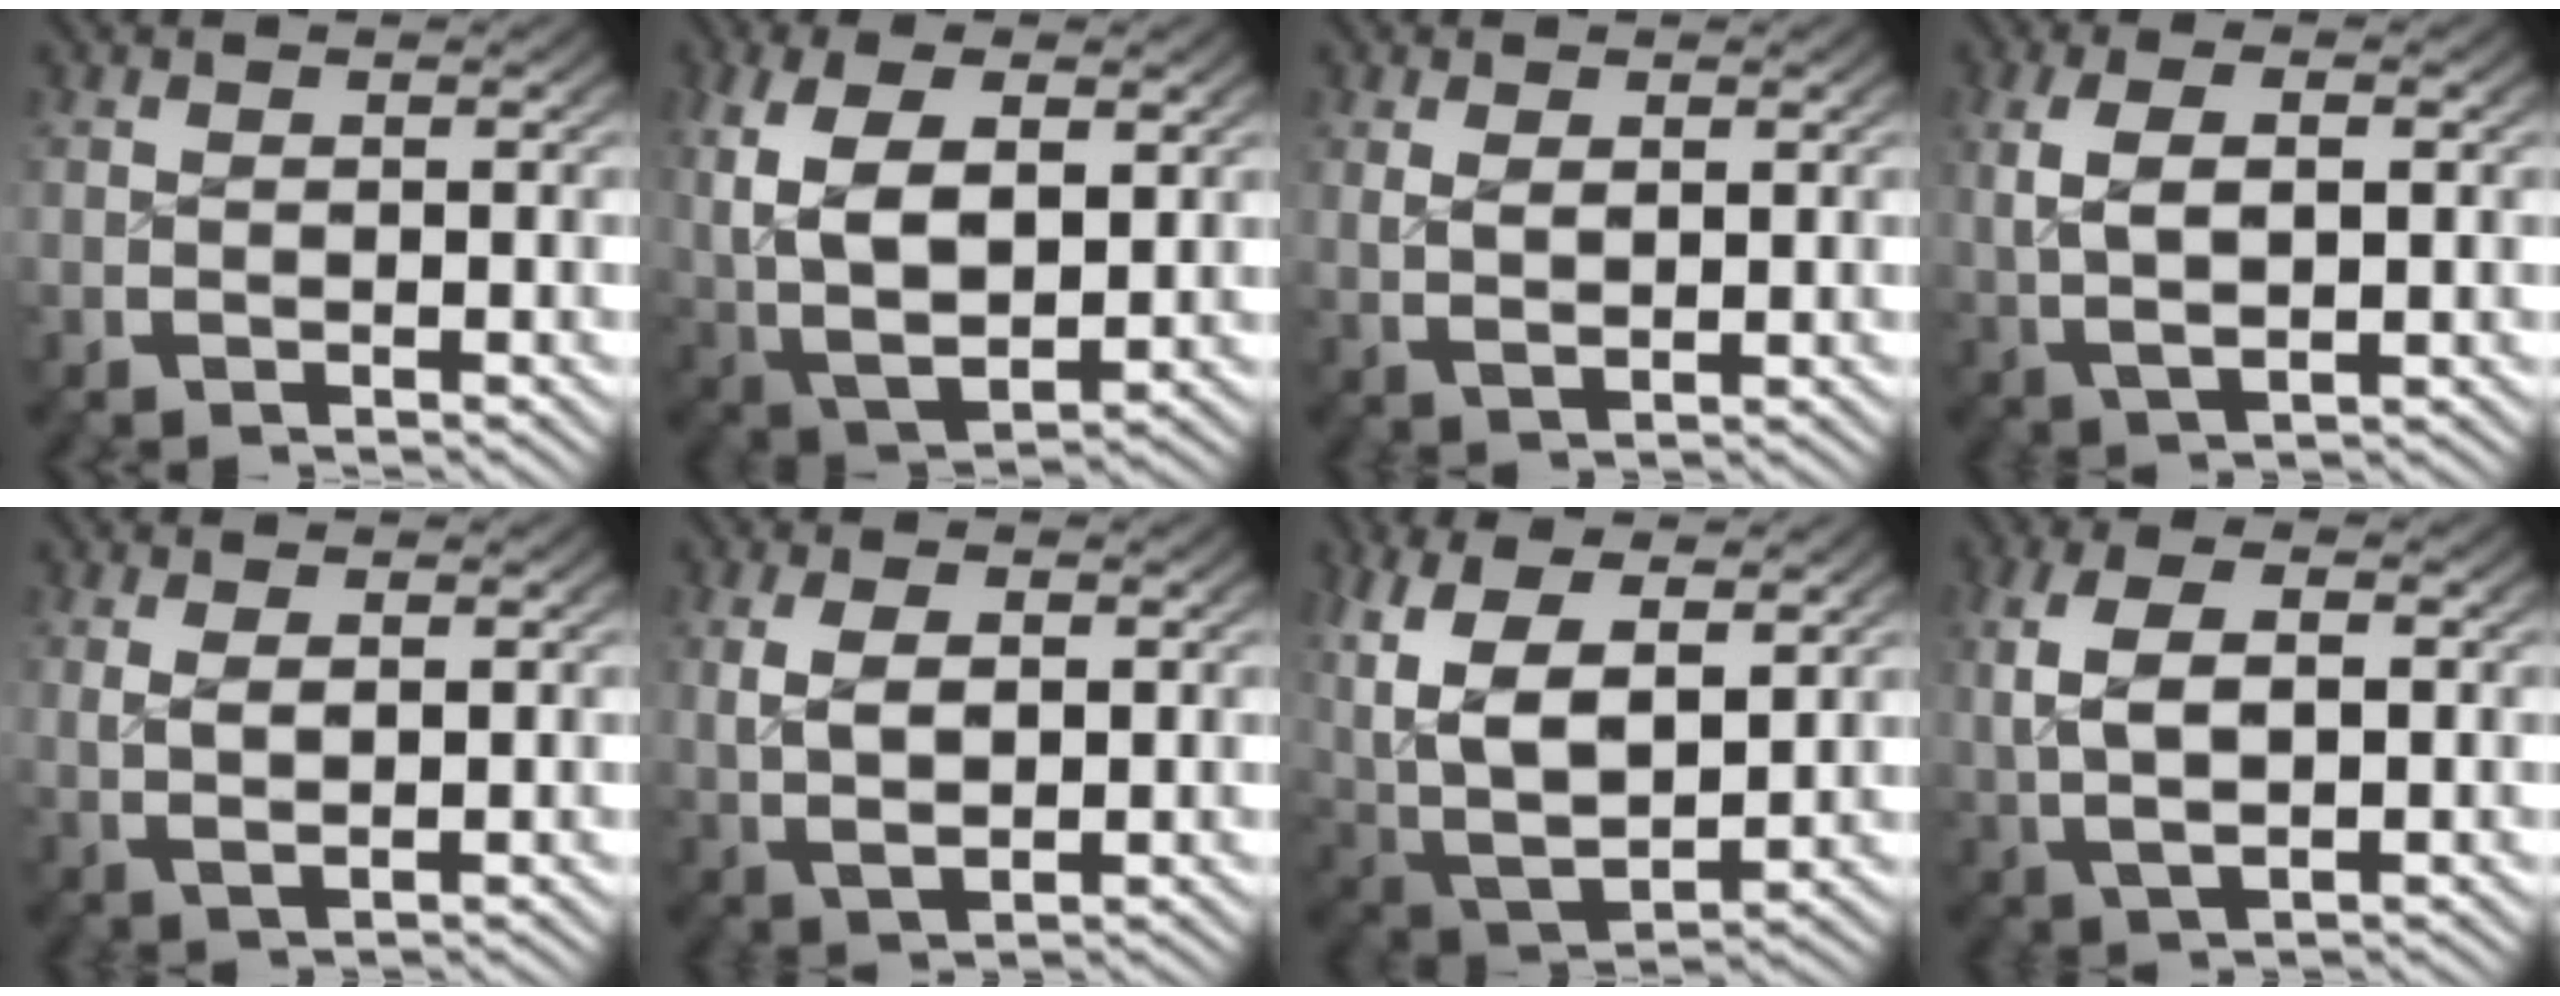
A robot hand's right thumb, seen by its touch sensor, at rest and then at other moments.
{"total": 10.1, "force": [-0.1, 6.7, 7.6], "torque": [-0.185, -0.035, 0.023]}
{"total": 1.8, "force": [1.0, 0.6, 1.4], "torque": [-0.028, -0.004, 0.030]}
{"total": 6.0, "force": [0.9, 3.2, 4.9], "torque": [-0.104, -0.002, 0.028]}
{"total": 2.2, "force": [1.0, 0.7, 1.9], "torque": [-0.037, -0.005, 0.029]}
{"total": 4.8, "force": [0.7, 2.9, 3.7], "torque": [-0.076, -0.009, 0.027]}
{"total": 11.4, "force": [0.9, 7.8, 8.3], "torque": [-0.209, -0.048, 0.040]}
{"total": 6.8, "force": [1.0, 3.9, 5.5], "torque": [-0.116, -0.003, 0.029]}